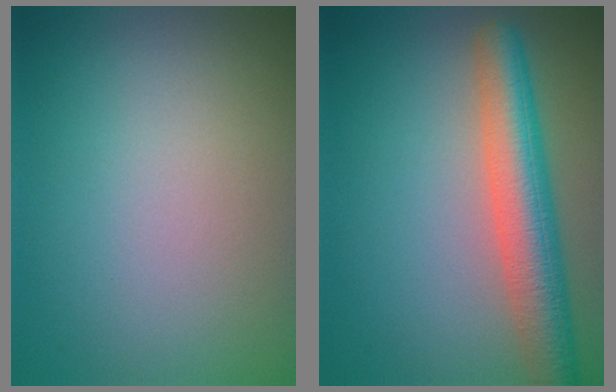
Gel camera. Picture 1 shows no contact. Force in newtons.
{"total": 6.3, "press": 6.3, "slide": 0.3}